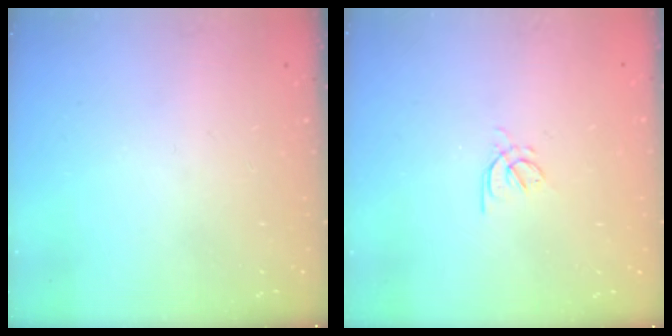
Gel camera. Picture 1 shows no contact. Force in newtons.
{"total": 1.5, "press": 1.4, "slide": 0.5}